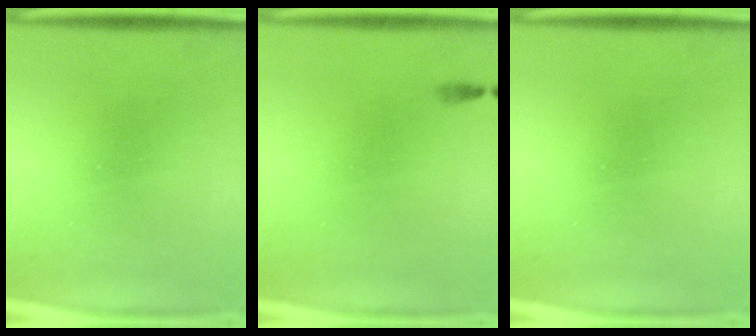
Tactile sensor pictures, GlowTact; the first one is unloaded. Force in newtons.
{"total": 0.5}
{"total": 0.0}